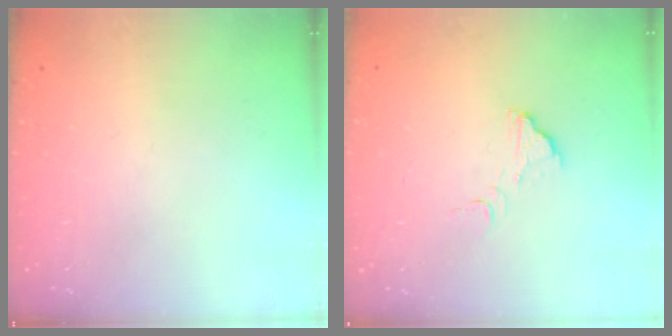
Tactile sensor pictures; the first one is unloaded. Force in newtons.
{"total": 2.9, "press": 2.9, "slide": 0.1}